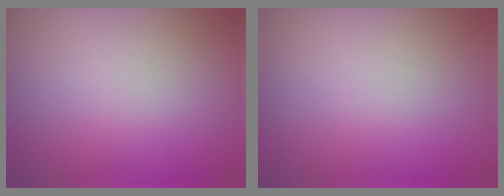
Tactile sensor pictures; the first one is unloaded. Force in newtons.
{"total": 0.0}